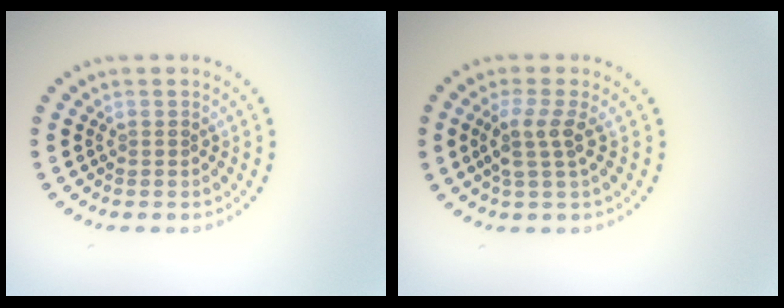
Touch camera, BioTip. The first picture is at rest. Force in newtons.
{"total": 2.6, "press": 2.0, "slide": 1.7}